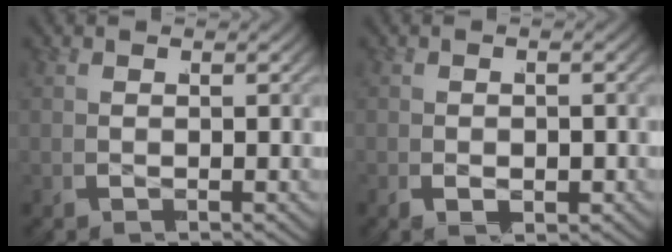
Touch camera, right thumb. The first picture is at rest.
{"total": 1.6, "force": [-0.8, 1.0, 1.0], "torque": [-0.017, -0.004, -0.012]}